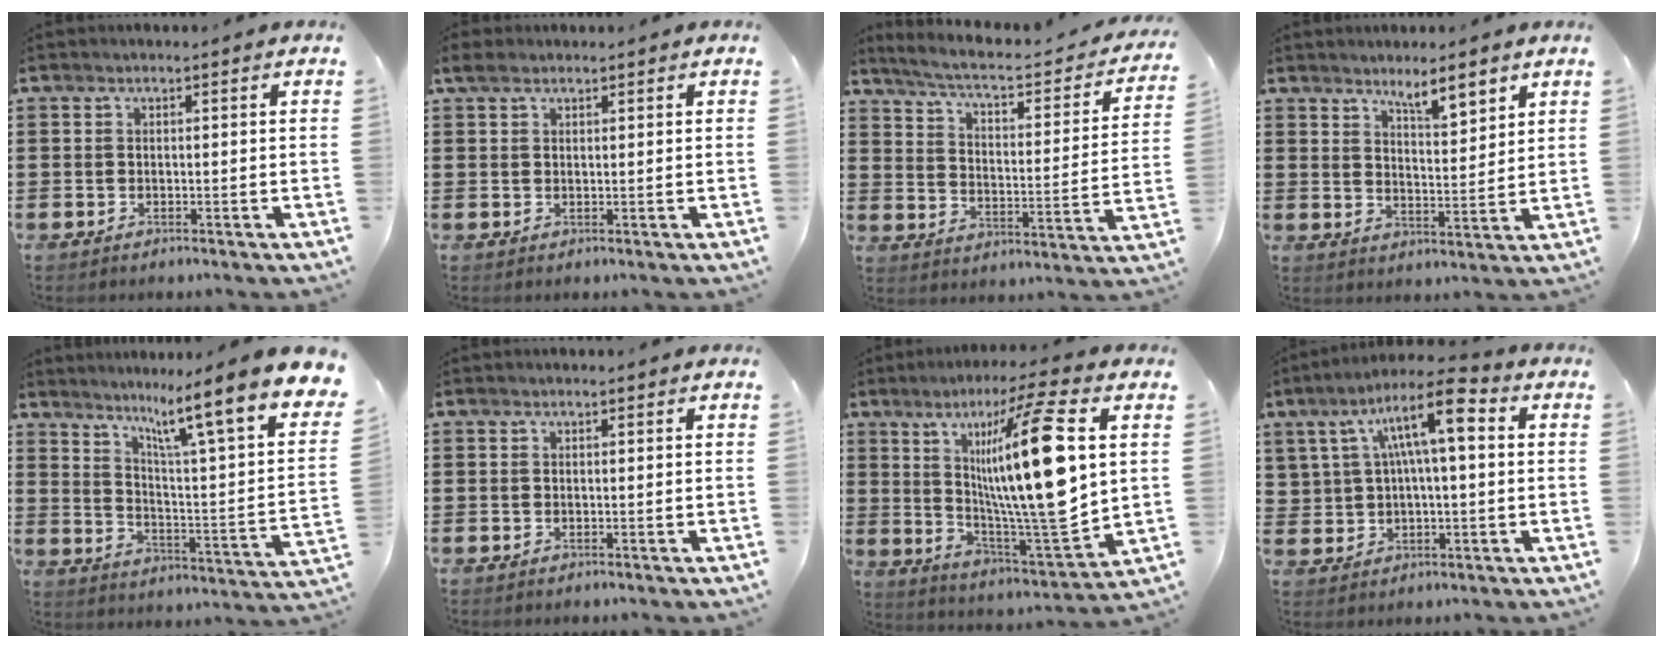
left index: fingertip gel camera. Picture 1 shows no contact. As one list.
[{"total": 2.1, "force": [1.5, 0.9, 1.2], "torque": [-0.026, 0.007, 0.027]}, {"total": 4.5, "force": [3.7, 0.3, 2.6], "torque": [-0.070, -0.032, 0.054]}, {"total": 5.2, "force": [4.4, 0.7, 2.7], "torque": [-0.048, -0.020, 0.073]}, {"total": 10.5, "force": [7.6, -0.6, 7.2], "torque": [-0.133, -0.069, 0.109]}, {"total": 0.0}, {"total": 19.7, "force": [4.6, 3.9, 18.7], "torque": [-0.339, -0.019, 0.058]}, {"total": 11.1, "force": [4.0, 4.2, 9.5], "torque": [-0.170, -0.002, 0.065]}]